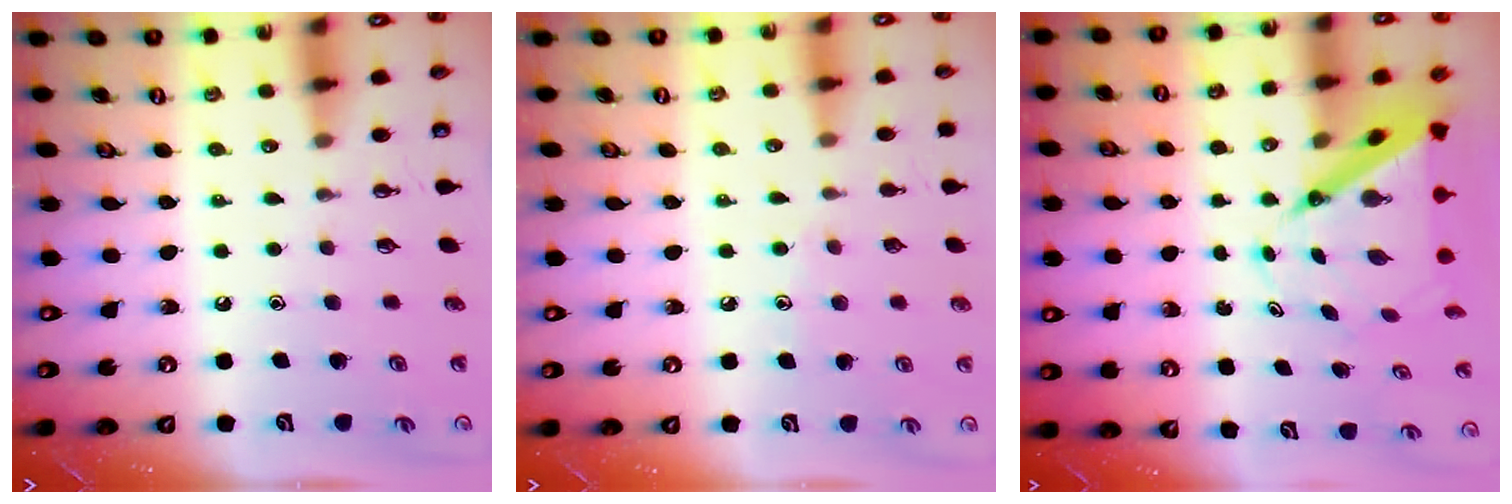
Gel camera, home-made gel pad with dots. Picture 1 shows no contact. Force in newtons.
{"total": 5.0, "press": 5.0, "slide": 0.5}
{"total": 8.6, "press": 8.5, "slide": 0.8}